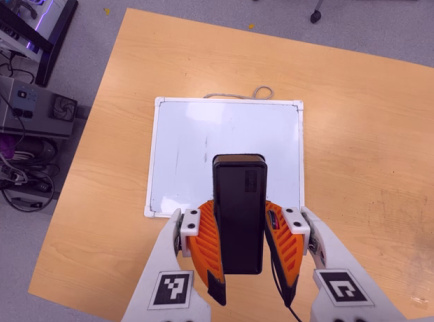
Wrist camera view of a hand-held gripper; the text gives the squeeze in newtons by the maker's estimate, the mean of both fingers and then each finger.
{"total": 8.5, "left": 7.1, "right": 10.0}